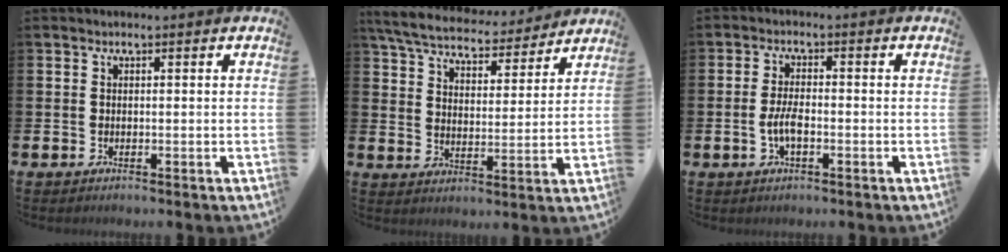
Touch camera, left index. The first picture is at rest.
{"total": 7.0, "force": [6.6, 1.7, 1.7], "torque": [-0.069, -0.039, 0.117]}
{"total": 3.4, "force": [-0.8, 1.3, 3.0], "torque": [-0.060, 0.000, -0.017]}